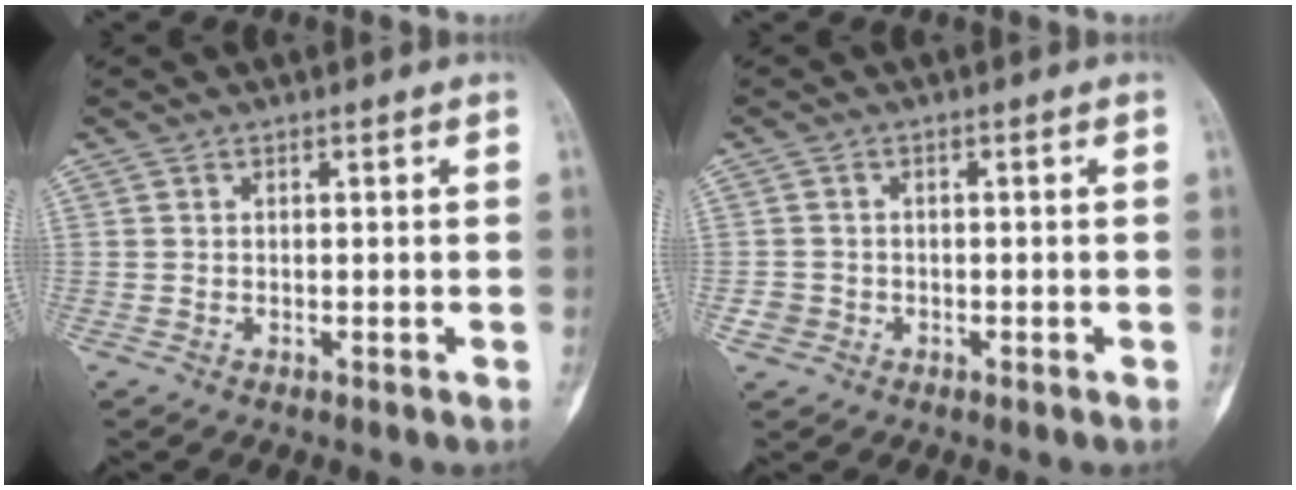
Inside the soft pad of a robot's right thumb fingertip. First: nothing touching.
{"total": 2.2, "force": [-0.9, 2.0, 0.3], "torque": [0.002, 0.010, -0.020]}